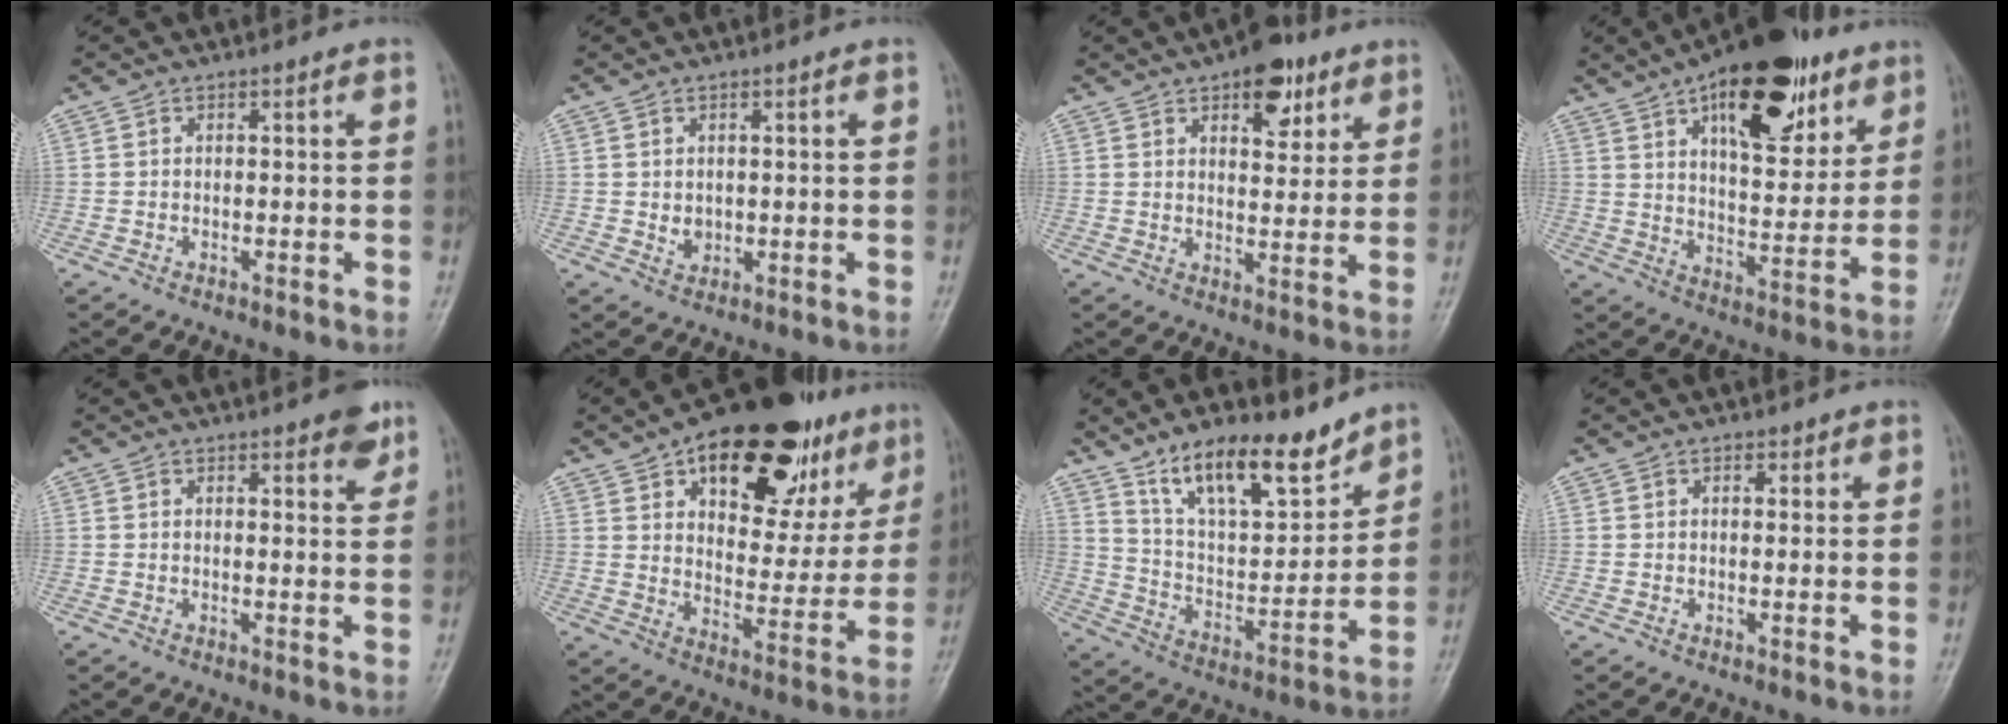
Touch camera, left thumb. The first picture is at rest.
{"total": 2.1, "force": [0.2, 1.7, 1.2], "torque": [-0.014, -0.003, 0.010]}
{"total": 9.5, "force": [5.4, 4.8, 6.2], "torque": [-0.054, -0.022, 0.073]}
{"total": 22.6, "force": [12.3, 10.3, 16.0], "torque": [-0.198, -0.038, 0.191]}
{"total": 3.9, "force": [2.6, 1.3, 2.6], "torque": [-0.020, -0.013, 0.029]}
{"total": 26.5, "force": [14.5, 13.3, 17.7], "torque": [-0.204, -0.023, 0.217]}
{"total": 16.3, "force": [12.0, 5.9, 9.3], "torque": [-0.113, -0.078, 0.218]}
{"total": 1.3, "force": [0.8, 0.8, 0.6], "torque": [0.001, -0.003, 0.008]}